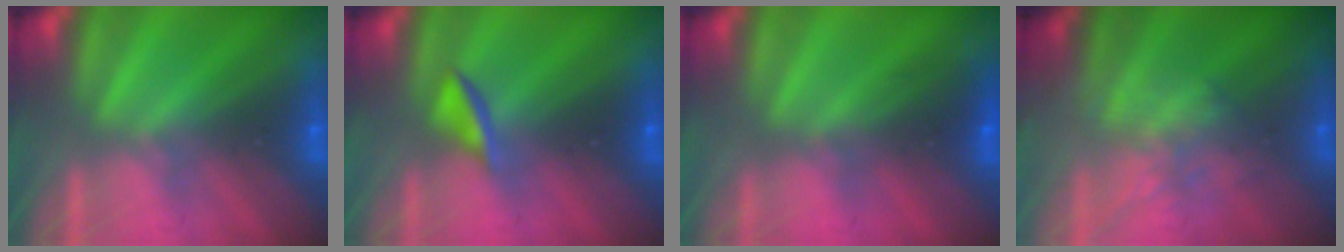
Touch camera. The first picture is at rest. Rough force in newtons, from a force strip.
{"total": 2.1}
{"total": 2.7}
{"total": 7.6}